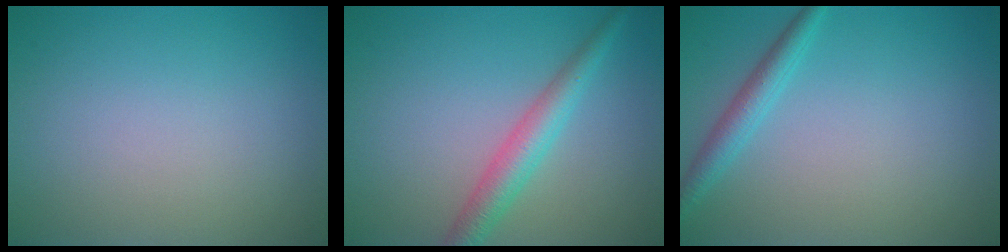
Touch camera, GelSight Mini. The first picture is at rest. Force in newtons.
{"total": 3.4, "press": 3.4, "slide": 0.0}
{"total": 2.2, "press": 2.2, "slide": 0.1}